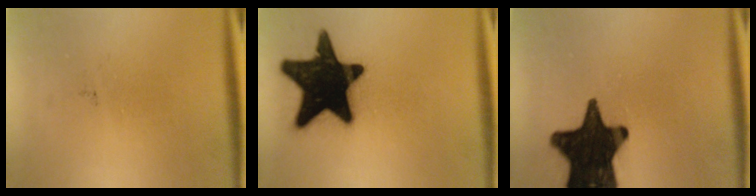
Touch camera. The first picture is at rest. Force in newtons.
{"total": 20.1}
{"total": 18.8}